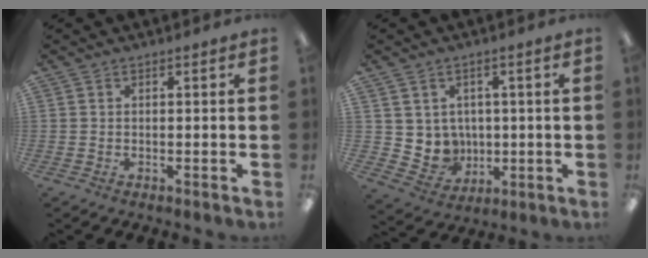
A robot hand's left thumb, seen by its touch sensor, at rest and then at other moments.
{"total": 6.0, "force": [2.4, 5.4, 0.2], "torque": [-0.023, -0.017, 0.056]}